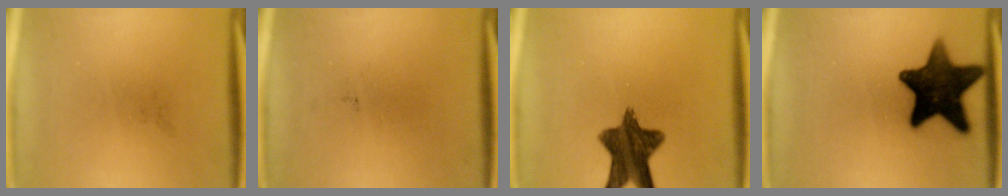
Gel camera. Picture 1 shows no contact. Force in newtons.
{"total": 0.0}
{"total": 11.3}
{"total": 15.5}